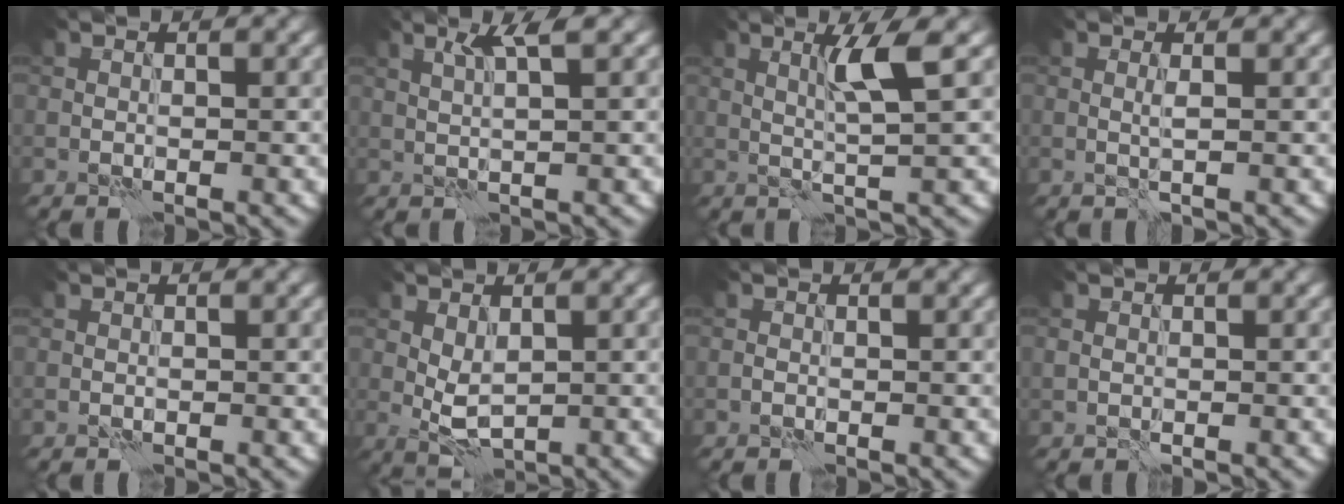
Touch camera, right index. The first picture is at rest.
{"total": 2.5, "force": [1.2, 0.1, 2.2], "torque": [-0.041, 0.003, 0.023]}
{"total": 3.5, "force": [1.2, -0.1, 3.3], "torque": [-0.063, 0.002, 0.022]}
{"total": 0.9, "force": [0.2, 0.1, 0.9], "torque": [-0.018, 0.003, -0.001]}
{"total": 0.0}
{"total": 2.7, "force": [0.4, 1.4, 2.3], "torque": [-0.049, -0.001, 0.012]}
{"total": 0.5, "force": [-0.4, 0.3, 0.3], "torque": [-0.007, 0.000, -0.008]}
{"total": 0.7, "force": [0.1, 0.5, 0.4], "torque": [-0.010, -0.001, 0.003]}